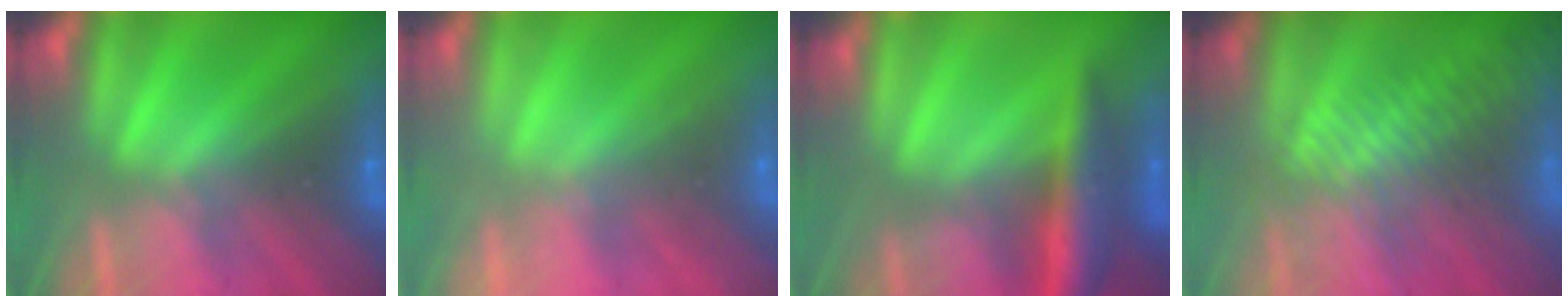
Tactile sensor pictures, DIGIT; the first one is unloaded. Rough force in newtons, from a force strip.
{"total": 2.1}
{"total": 8.6}
{"total": 8.3}